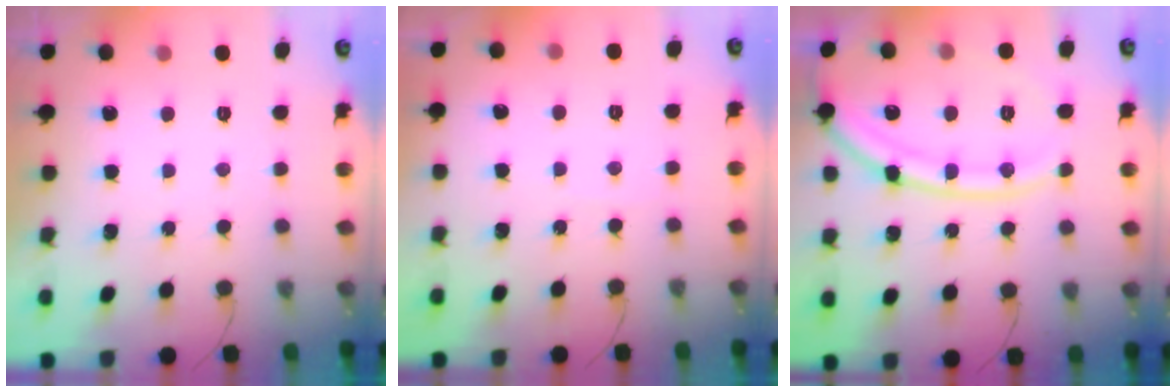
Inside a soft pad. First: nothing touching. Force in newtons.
{"total": 2.3, "press": 2.2, "slide": 0.3}
{"total": 16.1, "press": 16.0, "slide": 1.9}